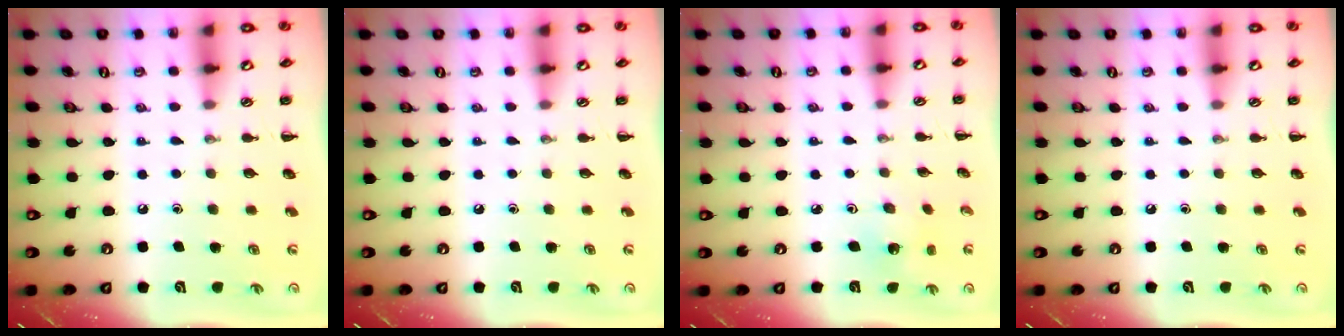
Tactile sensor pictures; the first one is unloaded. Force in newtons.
{"total": 0.0}
{"total": 2.3, "press": 2.2, "slide": 0.7}
{"total": 0.0}